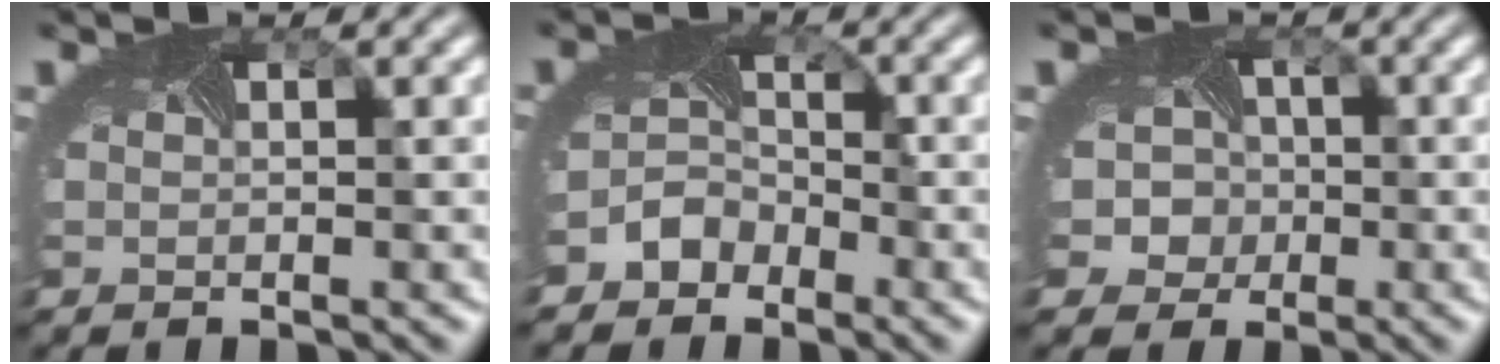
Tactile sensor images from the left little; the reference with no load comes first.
{"total": 3.0, "force": [-2.1, 2.0, 0.4], "torque": [-0.004, 0.001, -0.047]}
{"total": 6.0, "force": [-0.7, 5.5, 2.3], "torque": [-0.032, 0.009, -0.041]}